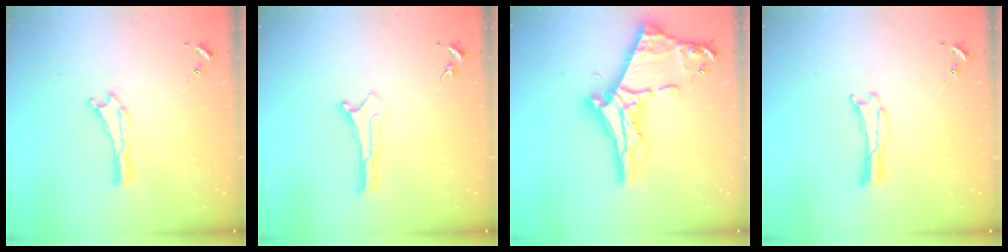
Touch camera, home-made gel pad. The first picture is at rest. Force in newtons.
{"total": 0.0}
{"total": 13.1, "press": 13.0, "slide": 1.2}
{"total": 0.0}